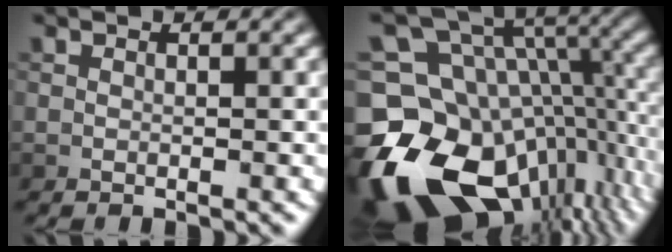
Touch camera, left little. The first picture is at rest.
{"total": 17.5, "force": [-5.9, 11.9, 11.3], "torque": [-0.251, -0.017, -0.090]}